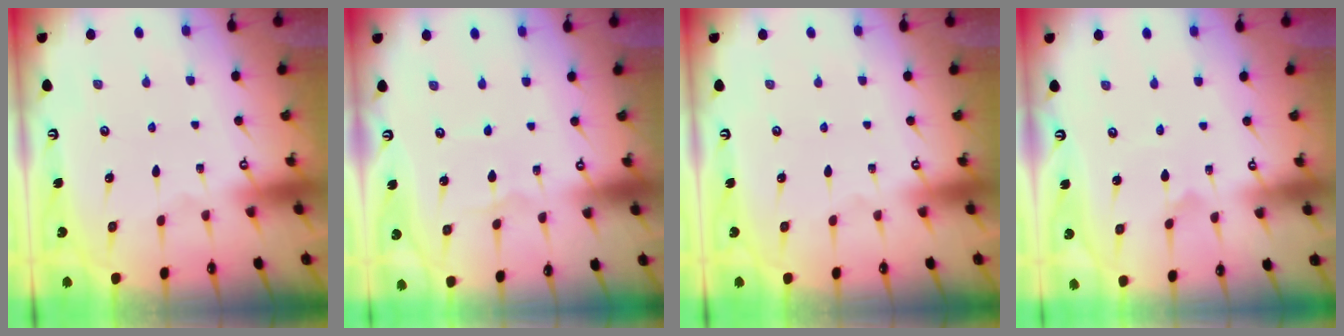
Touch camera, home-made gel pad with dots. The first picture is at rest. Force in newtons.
{"total": 1.3, "press": 1.3, "slide": 0.1}
{"total": 0.0}
{"total": 0.8, "press": 0.8, "slide": 0.0}